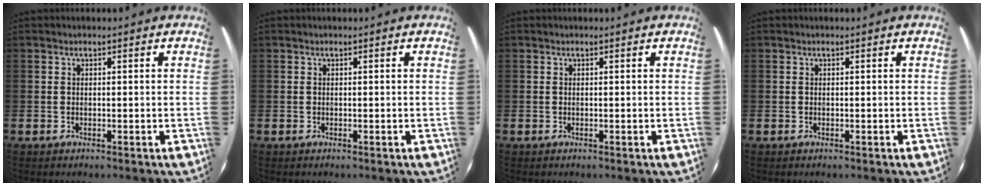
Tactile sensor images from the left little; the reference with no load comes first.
{"total": 0.0}
{"total": 0.0}
{"total": 0.0}